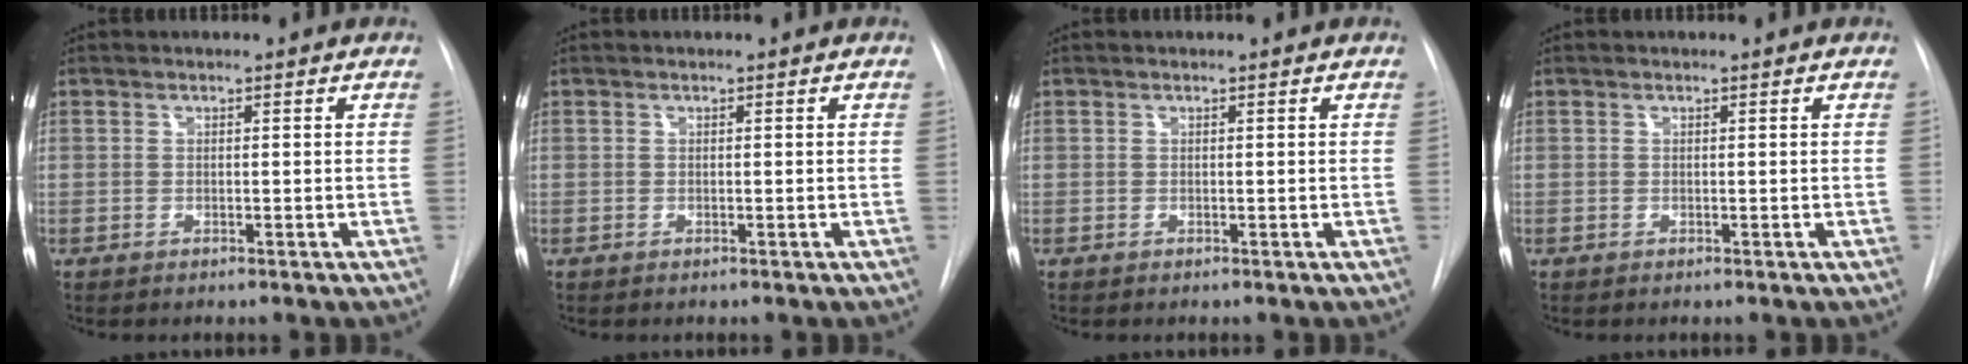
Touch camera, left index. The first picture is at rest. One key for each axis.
{"total": 0.0}
{"total": 0.0}
{"total": 0.0}